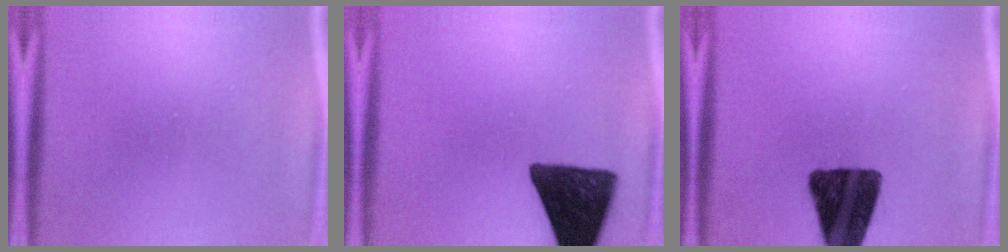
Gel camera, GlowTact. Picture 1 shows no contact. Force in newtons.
{"total": 13.3}
{"total": 15.6}